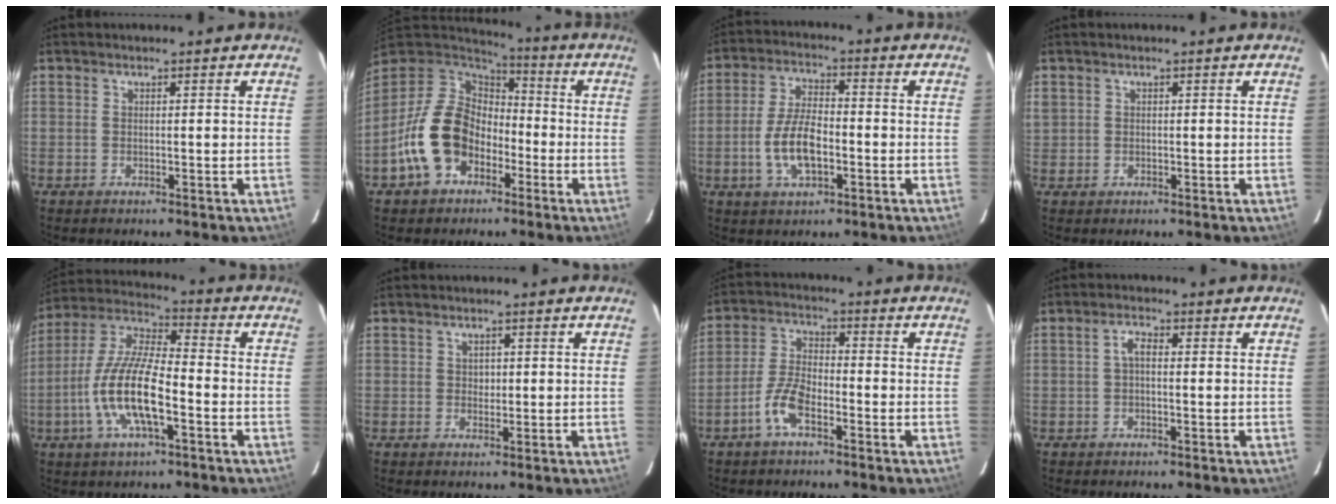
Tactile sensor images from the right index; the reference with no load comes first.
{"total": 14.9, "force": [-5.7, 11.0, 8.2], "torque": [-0.183, 0.016, -0.091]}
{"total": 9.2, "force": [-2.6, 4.1, 7.8], "torque": [-0.159, 0.001, -0.047]}
{"total": 1.6, "force": [0.5, 1.5, 0.3], "torque": [0.001, 0.004, 0.008]}
{"total": 14.7, "force": [-4.8, 4.3, 13.2], "torque": [-0.271, -0.005, -0.097]}
{"total": 0.9, "force": [0.2, 0.9, 0.1], "torque": [0.002, 0.002, 0.005]}
{"total": 6.8, "force": [-3.8, 2.6, 5.0], "torque": [-0.113, 0.008, -0.077]}
{"total": 2.0, "force": [-0.1, 0.9, 1.8], "torque": [-0.038, 0.009, -0.002]}